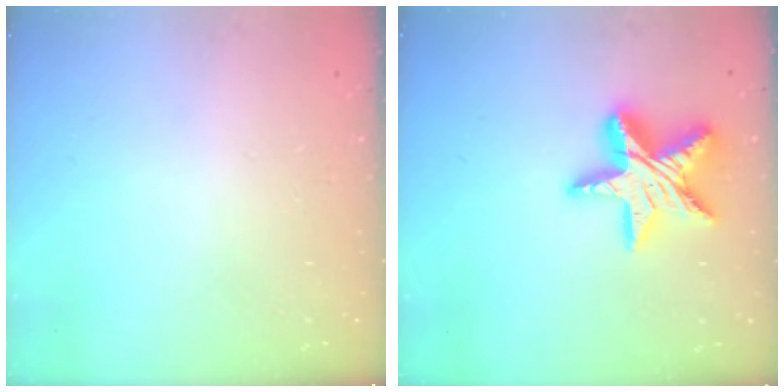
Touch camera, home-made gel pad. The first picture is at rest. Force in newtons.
{"total": 16.5, "press": 16.5, "slide": 1.2}